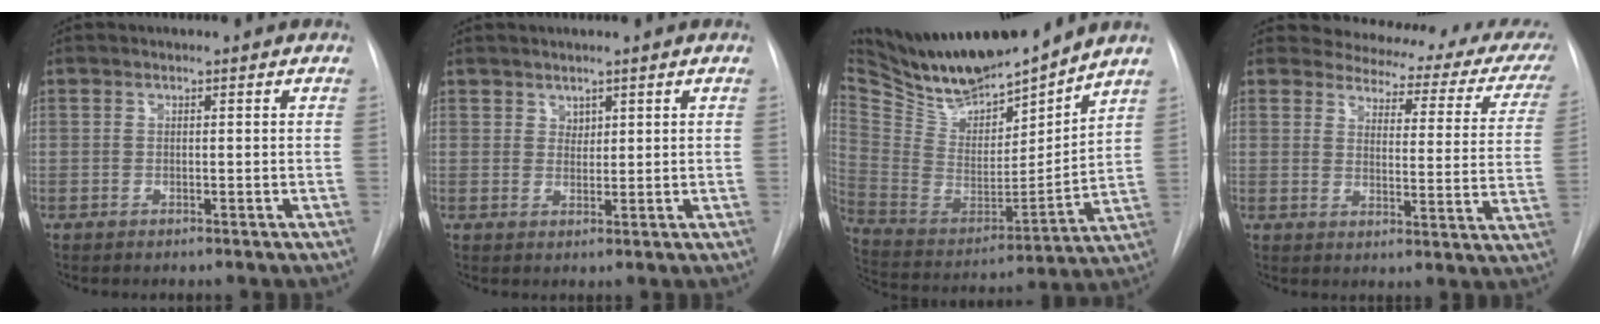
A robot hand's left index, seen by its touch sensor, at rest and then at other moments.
{"total": 1.5, "force": [1.1, 1.0, 0.4], "torque": [0.000, 0.002, 0.021]}
{"total": 21.1, "force": [18.7, 4.4, 8.6], "torque": [-0.171, -0.026, 0.333]}
{"total": 19.3, "force": [17.3, 5.5, 6.6], "torque": [-0.065, -0.050, 0.181]}